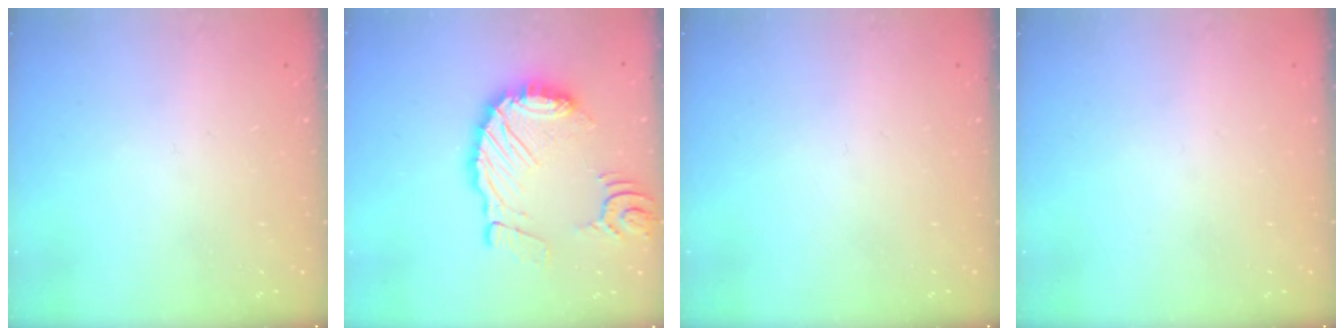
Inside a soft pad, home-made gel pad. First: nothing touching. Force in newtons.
{"total": 15.1, "press": 15.0, "slide": 1.8}
{"total": 0.0}
{"total": 0.0}